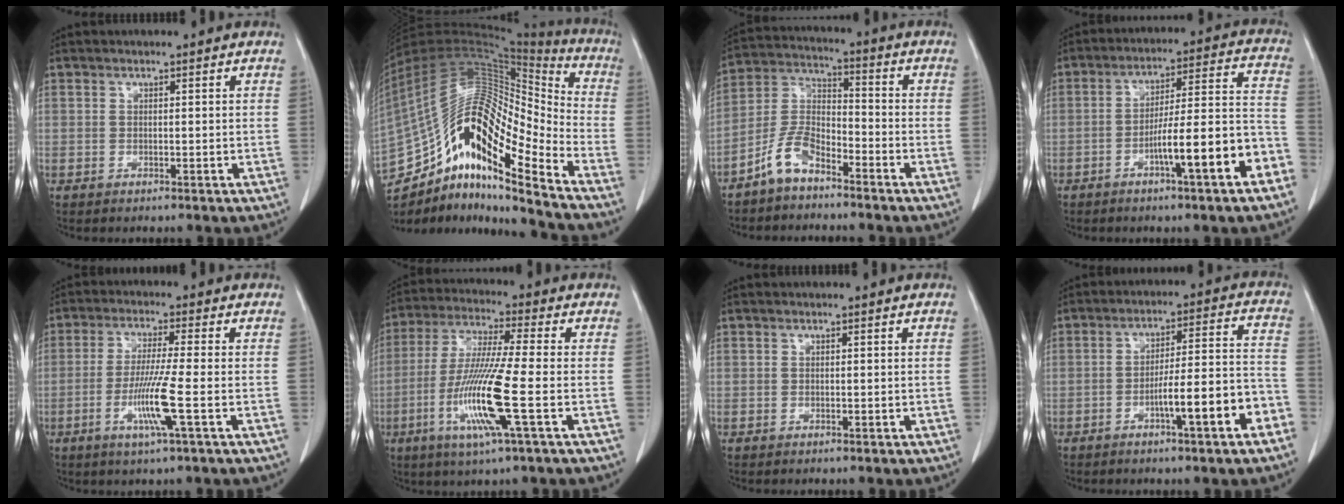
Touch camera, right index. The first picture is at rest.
{"total": 24.8, "force": [-14.9, 5.8, 19.0], "torque": [-0.366, 0.029, -0.262]}
{"total": 7.7, "force": [-5.6, 3.2, 4.2], "torque": [-0.098, 0.012, -0.116]}
{"total": 13.5, "force": [-6.1, 0.8, 12.0], "torque": [-0.176, 0.022, -0.090]}
{"total": 7.8, "force": [-2.5, -1.0, 7.3], "torque": [-0.144, -0.016, -0.051]}
{"total": 13.1, "force": [-3.9, -0.5, 12.5], "torque": [-0.259, -0.019, -0.082]}
{"total": 0.0}
{"total": 10.8, "force": [-5.0, 0.7, 9.6], "torque": [-0.140, 0.022, -0.072]}